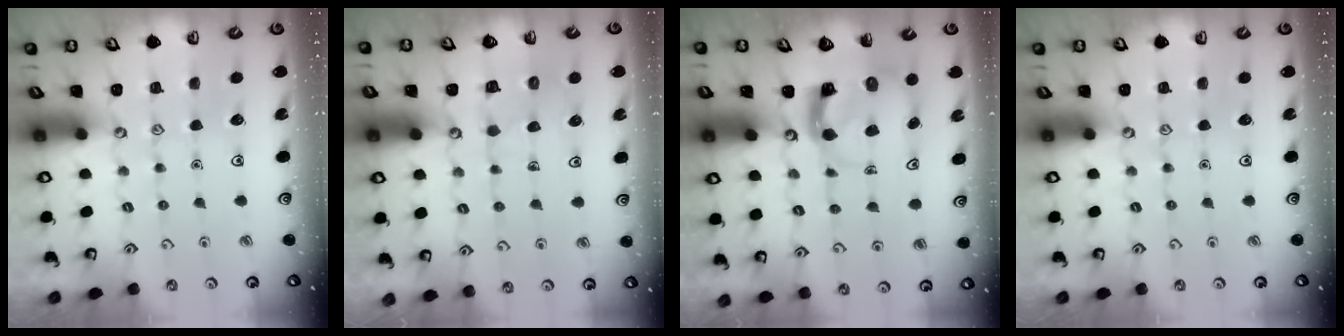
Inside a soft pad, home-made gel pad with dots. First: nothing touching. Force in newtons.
{"total": 5.1, "press": 5.1, "slide": 0.5}
{"total": 3.9, "press": 3.8, "slide": 0.5}
{"total": 0.0}